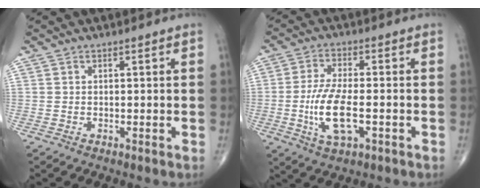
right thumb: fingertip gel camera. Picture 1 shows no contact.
{"total": 9.9, "force": [-2.3, 3.9, 8.9], "torque": [-0.183, 0.004, -0.040]}